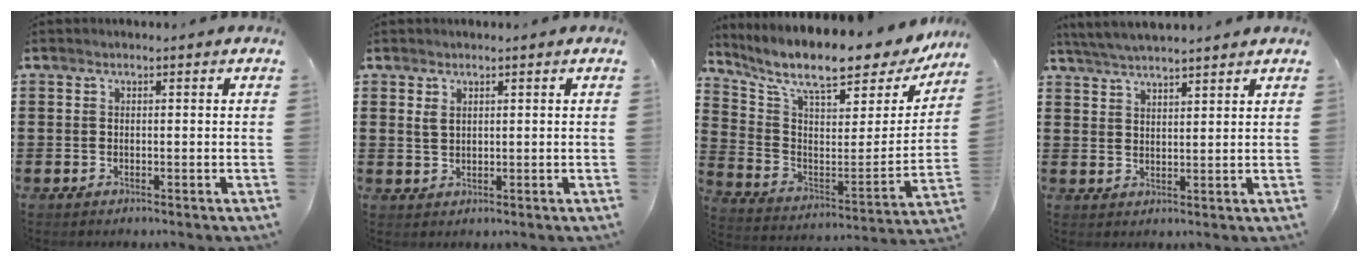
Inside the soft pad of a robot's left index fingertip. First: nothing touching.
{"total": 1.5, "force": [0.8, 0.8, 1.0], "torque": [-0.022, 0.003, 0.016]}
{"total": 10.6, "force": [8.6, 1.9, 5.8], "torque": [-0.134, -0.065, 0.141]}
{"total": 4.0, "force": [3.8, -0.1, 1.0], "torque": [-0.032, -0.008, 0.070]}